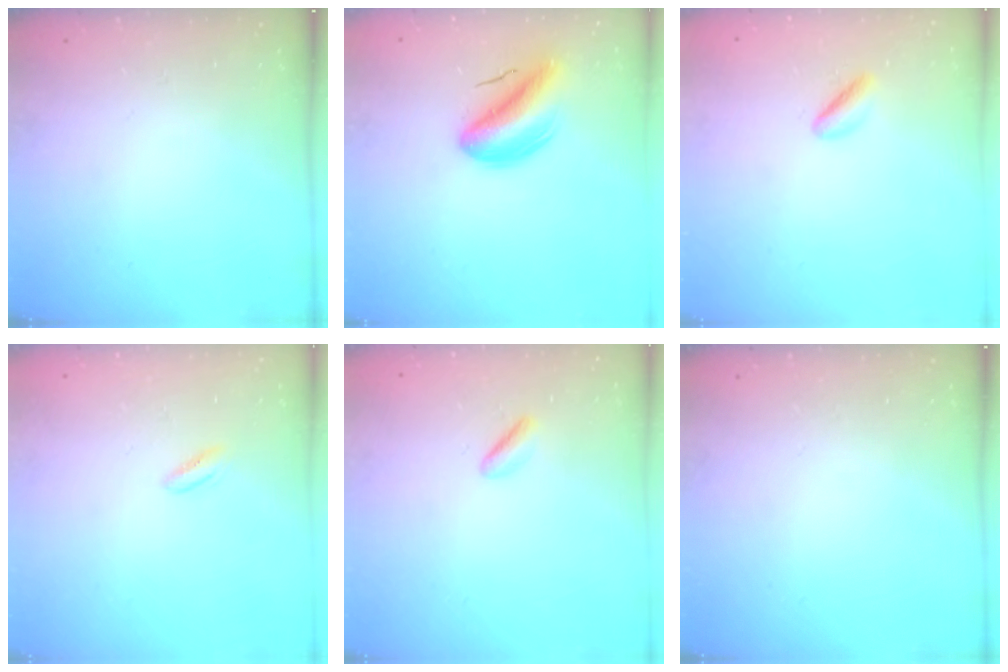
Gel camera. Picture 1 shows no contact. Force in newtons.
{"total": 9.4, "press": 8.9, "slide": 2.9}
{"total": 2.5, "press": 2.4, "slide": 0.8}
{"total": 2.9, "press": 2.7, "slide": 1.1}
{"total": 1.4, "press": 1.1, "slide": 0.8}
{"total": 0.0}